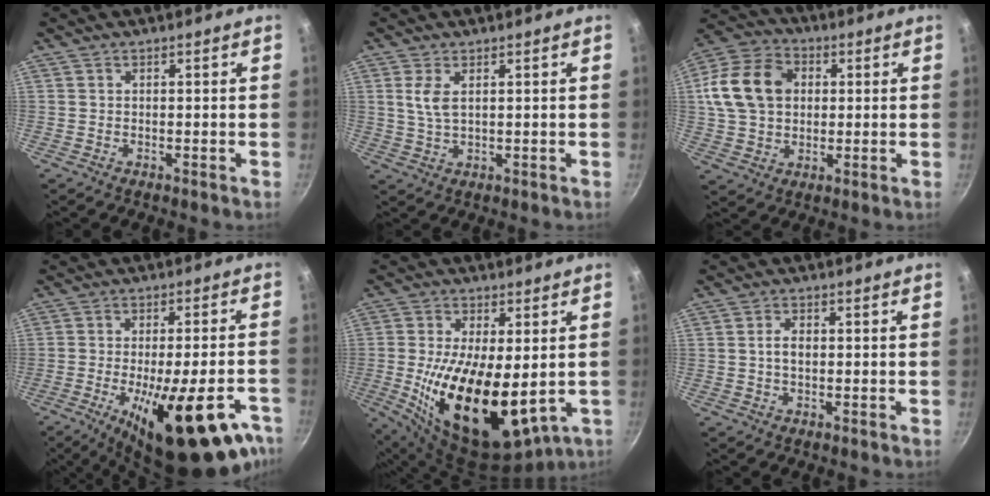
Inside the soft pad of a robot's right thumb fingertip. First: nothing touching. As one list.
[{"total": 4.1, "force": [1.3, 1.8, 3.4], "torque": [-0.071, -0.007, 0.028]}, {"total": 15.4, "force": [2.6, 11.7, 9.7], "torque": [-0.160, 0.020, 0.036]}, {"total": 24.2, "force": [-11.2, 7.8, 20.0], "torque": [-0.255, 0.013, -0.156]}, {"total": 20.5, "force": [-1.5, 9.9, 17.9], "torque": [-0.305, -0.018, -0.008]}, {"total": 2.7, "force": [0.0, 1.7, 2.1], "torque": [-0.033, 0.007, -0.002]}]